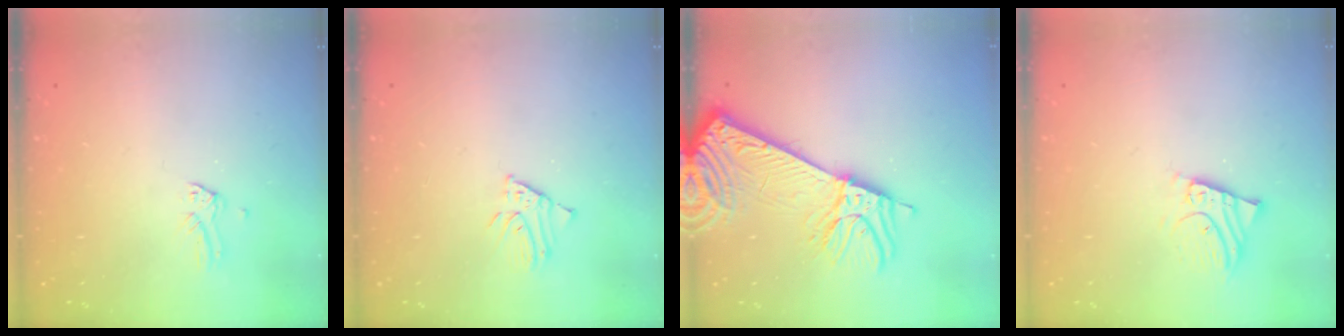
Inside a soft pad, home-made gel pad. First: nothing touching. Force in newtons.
{"total": 2.4, "press": 2.4, "slide": 0.2}
{"total": 14.2, "press": 13.7, "slide": 3.6}
{"total": 4.1, "press": 4.1, "slide": 0.4}